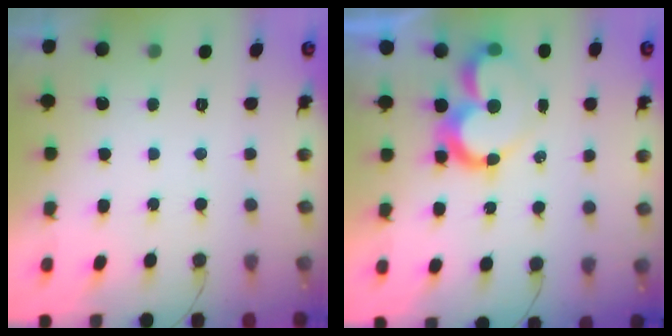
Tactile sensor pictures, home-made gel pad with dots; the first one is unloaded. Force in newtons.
{"total": 10.0, "press": 10.0, "slide": 0.9}